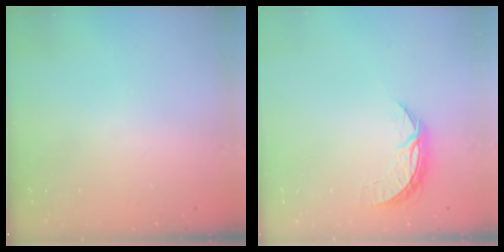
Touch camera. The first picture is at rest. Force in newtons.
{"total": 6.6, "press": 6.5, "slide": 0.4}